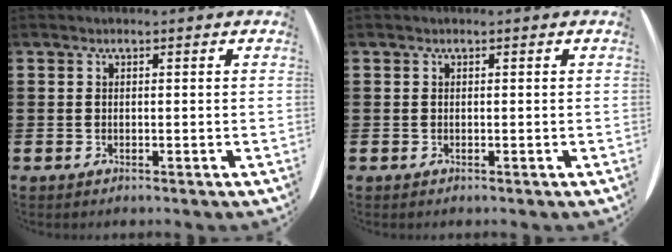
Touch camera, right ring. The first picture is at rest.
{"total": 0.0}